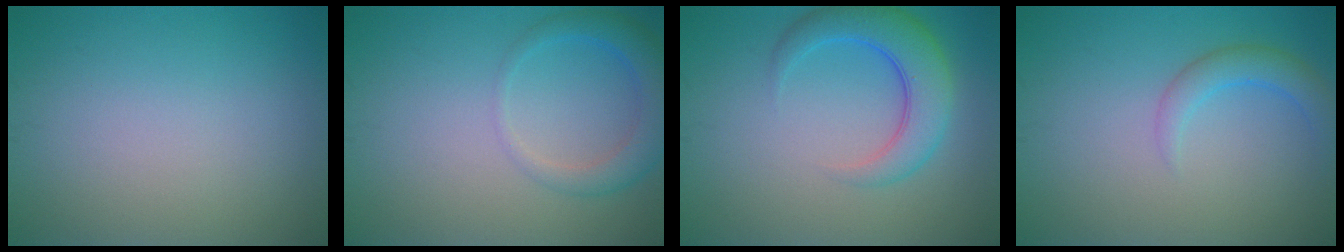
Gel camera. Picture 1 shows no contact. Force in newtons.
{"total": 3.4, "press": 3.4, "slide": 0.2}
{"total": 5.1, "press": 5.1, "slide": 0.3}
{"total": 2.4, "press": 2.4, "slide": 0.3}